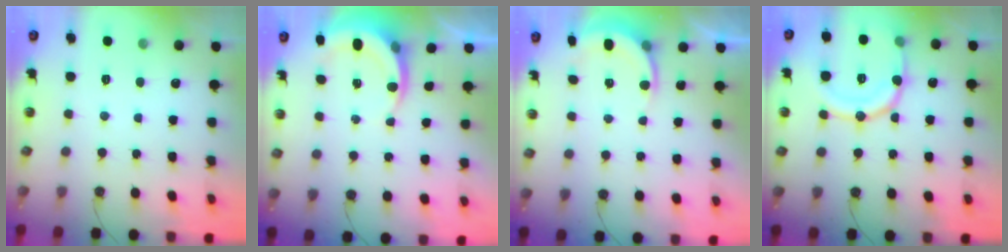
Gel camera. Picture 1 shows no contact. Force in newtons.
{"total": 4.6, "press": 4.6, "slide": 0.3}
{"total": 5.5, "press": 5.3, "slide": 1.2}
{"total": 17.4, "press": 17.2, "slide": 3.1}